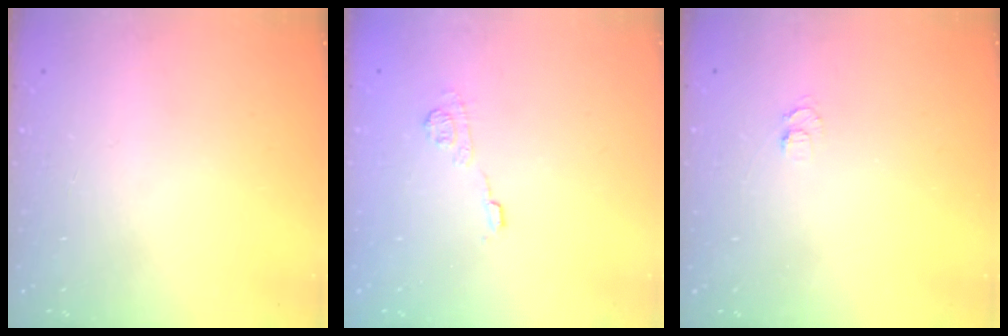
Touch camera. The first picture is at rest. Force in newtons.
{"total": 8.0, "press": 7.9, "slide": 1.0}
{"total": 4.4, "press": 4.4, "slide": 0.5}